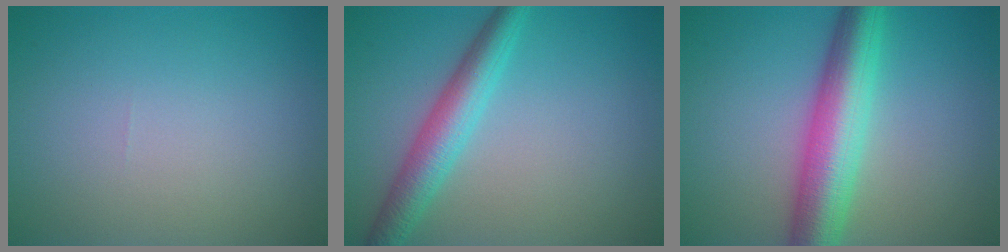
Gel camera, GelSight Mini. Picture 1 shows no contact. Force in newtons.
{"total": 5.0, "press": 5.0, "slide": 0.3}
{"total": 7.4, "press": 7.4, "slide": 0.2}